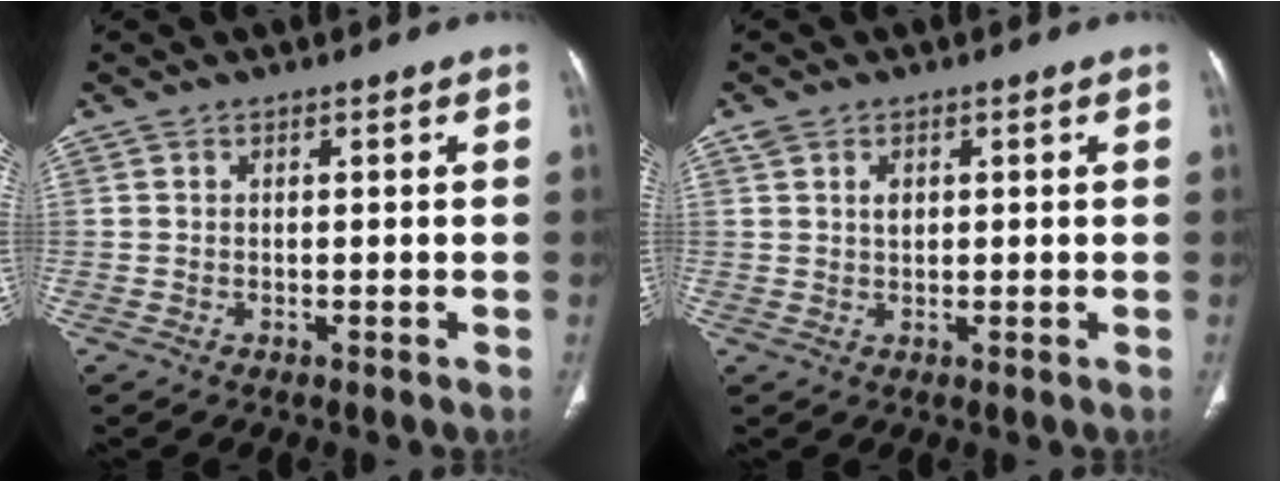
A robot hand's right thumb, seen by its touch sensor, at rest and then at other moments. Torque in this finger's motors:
{"motor_torque": [0.56, 0.23, 0.39, 0.09, -0.06]}